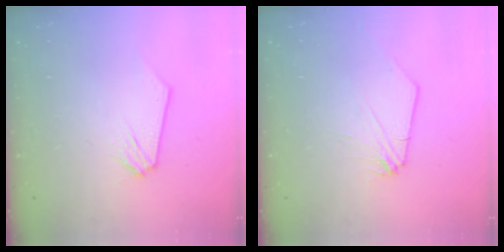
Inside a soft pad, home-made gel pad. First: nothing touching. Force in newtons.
{"total": 1.7, "press": 1.7, "slide": 0.3}